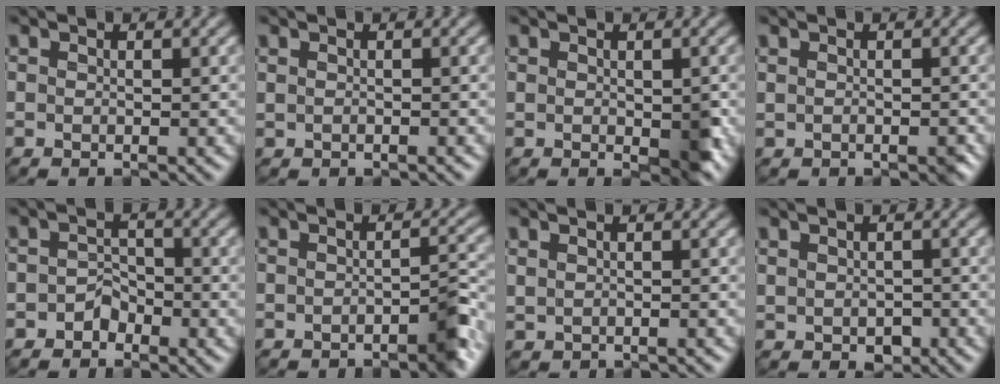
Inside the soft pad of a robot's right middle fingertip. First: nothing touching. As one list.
[{"total": 0.5, "force": [0.0, 0.4, 0.3], "torque": [-0.007, -0.001, 0.002]}, {"total": 3.0, "force": [-0.3, 1.6, 2.6], "torque": [-0.046, -0.007, -0.002]}, {"total": 1.4, "force": [-0.2, 1.0, 1.0], "torque": [-0.019, -0.007, 0.001]}, {"total": 2.2, "force": [-1.7, 1.3, 0.6], "torque": [-0.002, 0.004, -0.035]}, {"total": 3.5, "force": [-2.1, 1.1, 2.6], "torque": [-0.032, 0.001, -0.036]}, {"total": 0.8, "force": [0.2, 0.6, 0.4], "torque": [-0.011, -0.003, 0.007]}, {"total": 2.2, "force": [-0.7, 1.5, 1.5], "torque": [-0.027, -0.009, -0.008]}]